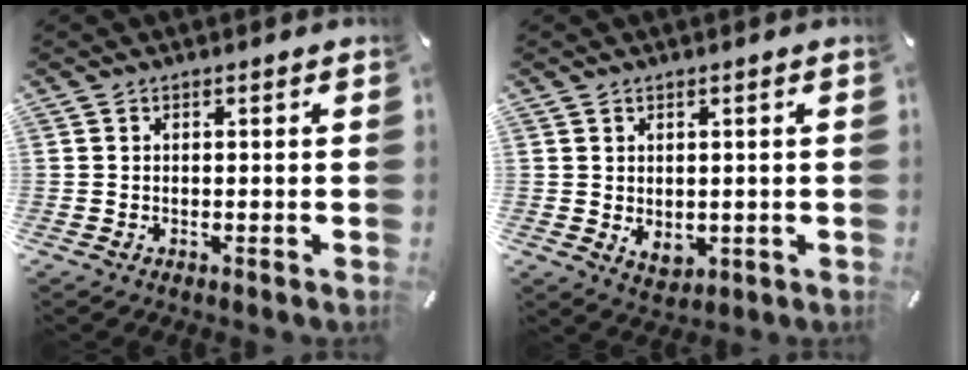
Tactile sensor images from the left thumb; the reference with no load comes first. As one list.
[{"total": 3.1, "force": [0.9, 2.7, 1.3], "torque": [-0.009, -0.002, 0.016]}]